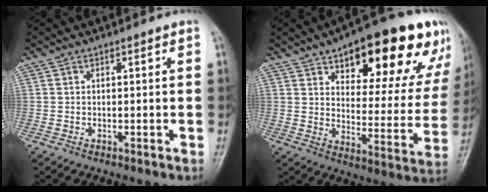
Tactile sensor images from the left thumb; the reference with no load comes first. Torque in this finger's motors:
{"motor_torque": [1.51, 1.54, 1.46, -1.31, 0.26]}